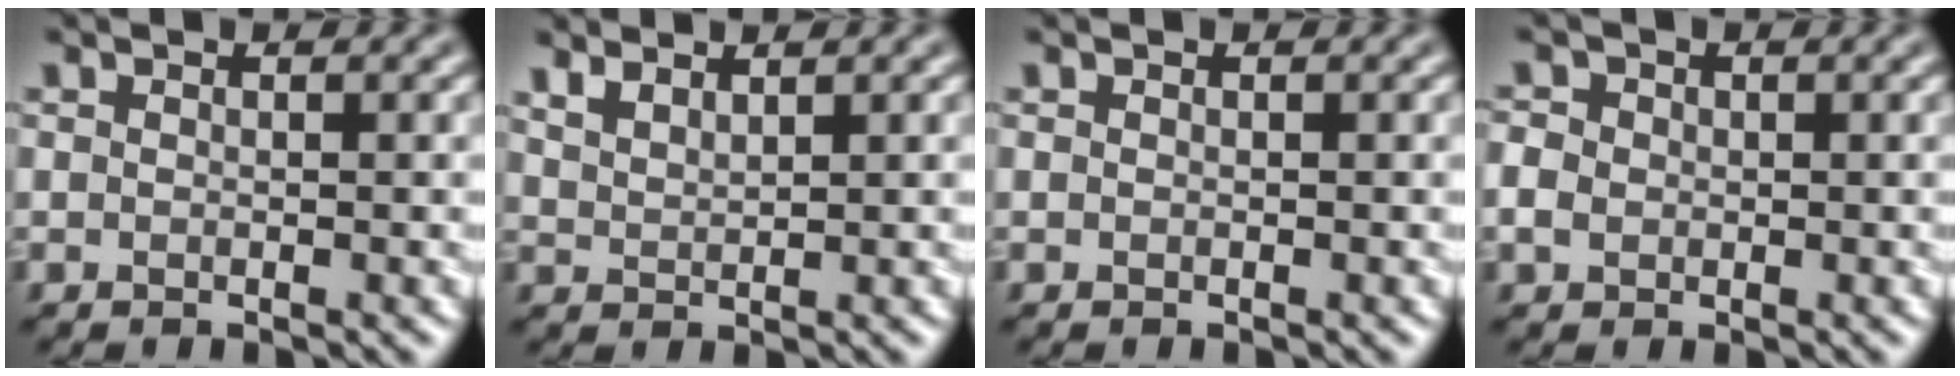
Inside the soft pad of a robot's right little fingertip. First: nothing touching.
{"total": 1.6, "force": [1.4, 0.3, 0.6], "torque": [-0.016, 0.000, 0.030]}
{"total": 0.0}
{"total": 1.8, "force": [-0.1, 1.7, 0.8], "torque": [-0.017, 0.001, -0.007]}